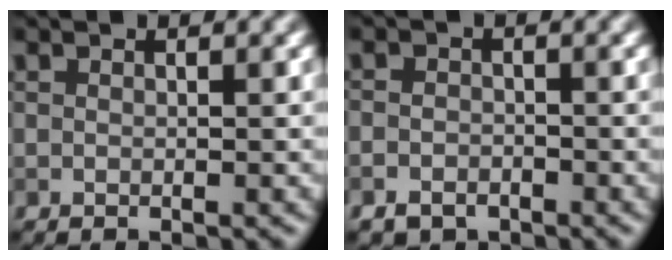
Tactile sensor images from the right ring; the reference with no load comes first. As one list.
[{"total": 2.2, "force": [-1.5, 1.5, 0.7], "torque": [-0.011, 0.000, -0.032]}]